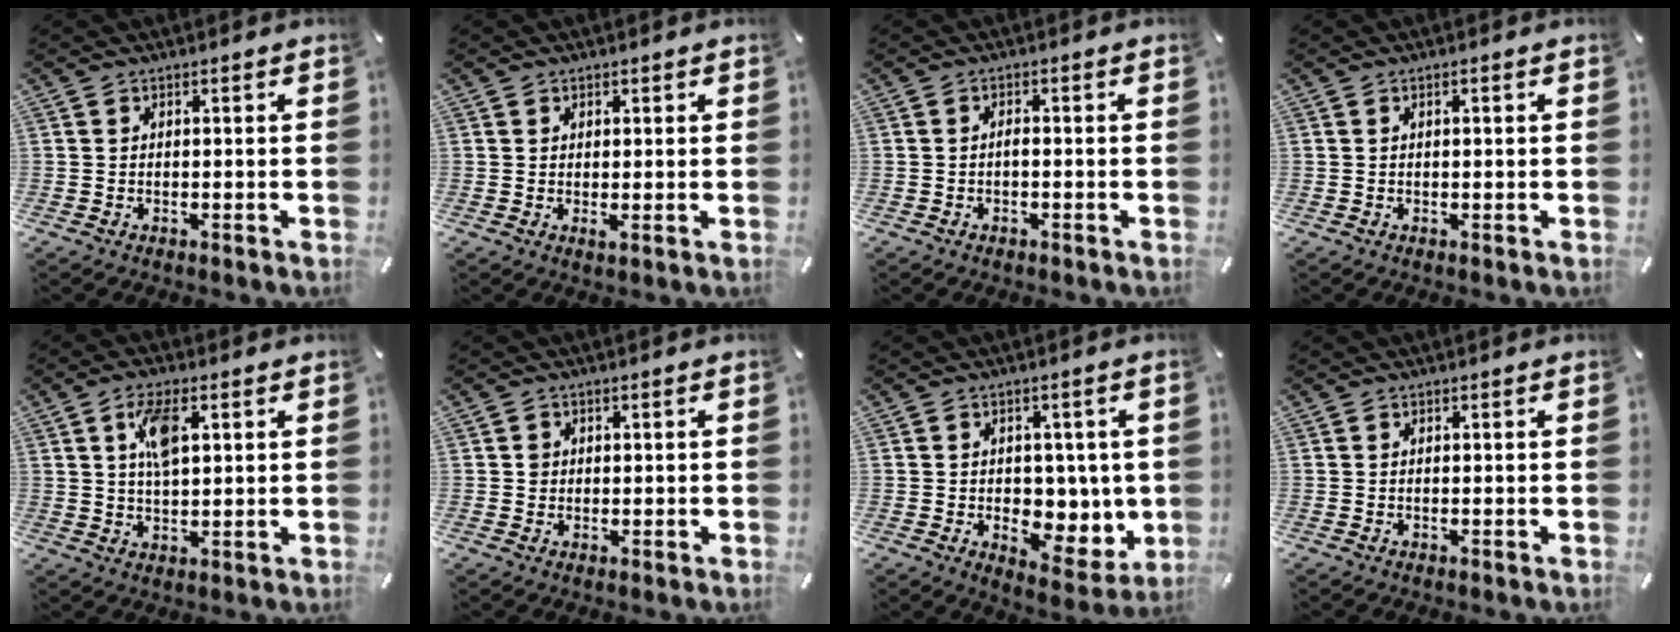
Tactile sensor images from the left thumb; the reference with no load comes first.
{"total": 1.2, "force": [0.5, 0.8, 0.8], "torque": [-0.007, -0.002, 0.008]}
{"total": 1.5, "force": [-0.5, 0.8, 1.1], "torque": [-0.023, 0.003, -0.011]}
{"total": 0.7, "force": [0.1, 0.3, 0.6], "torque": [-0.012, 0.002, 0.001]}
{"total": 7.5, "force": [2.6, 3.6, 6.0], "torque": [-0.111, -0.005, 0.039]}
{"total": 1.8, "force": [0.0, 1.7, 0.5], "torque": [-0.003, 0.004, -0.004]}
{"total": 9.0, "force": [-0.1, 6.7, 6.0], "torque": [-0.057, -0.005, 0.005]}
{"total": 0.0}